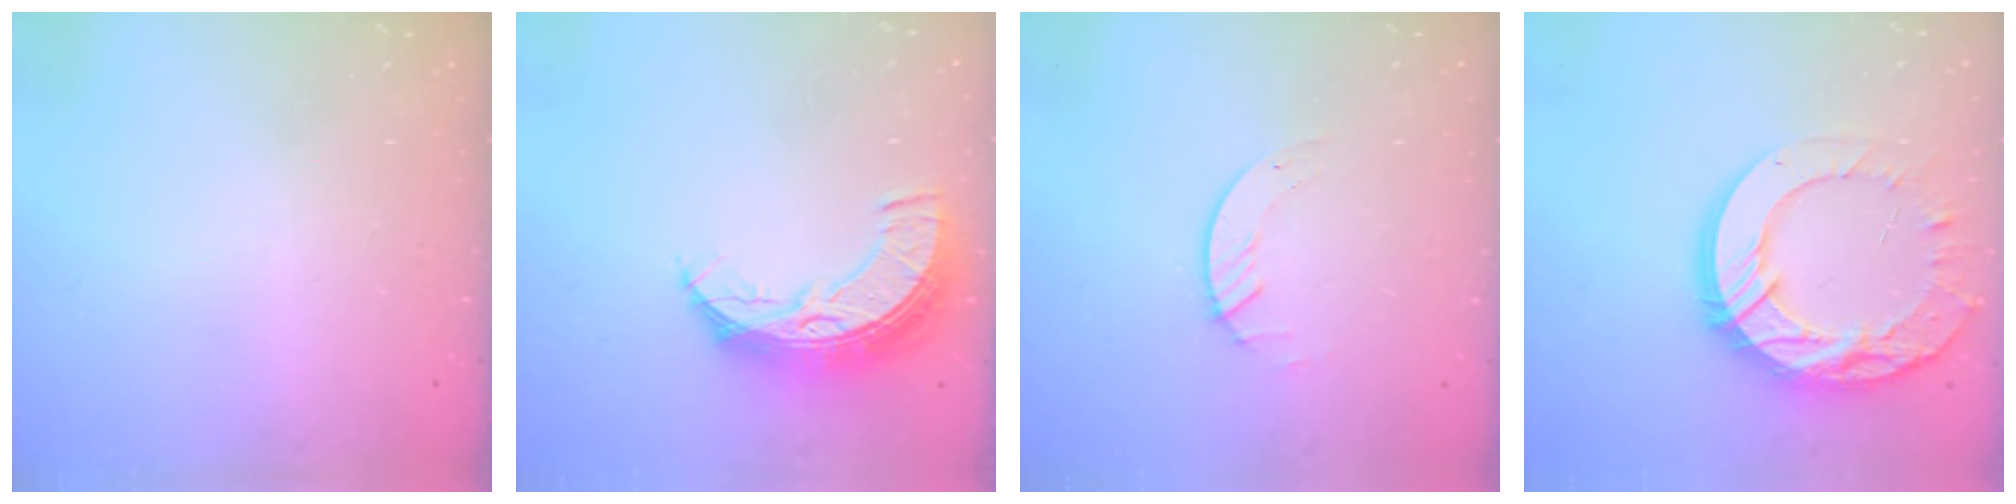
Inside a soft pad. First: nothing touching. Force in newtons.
{"total": 9.9, "press": 9.9, "slide": 0.7}
{"total": 1.2, "press": 1.1, "slide": 0.2}
{"total": 20.2, "press": 20.2, "slide": 1.8}